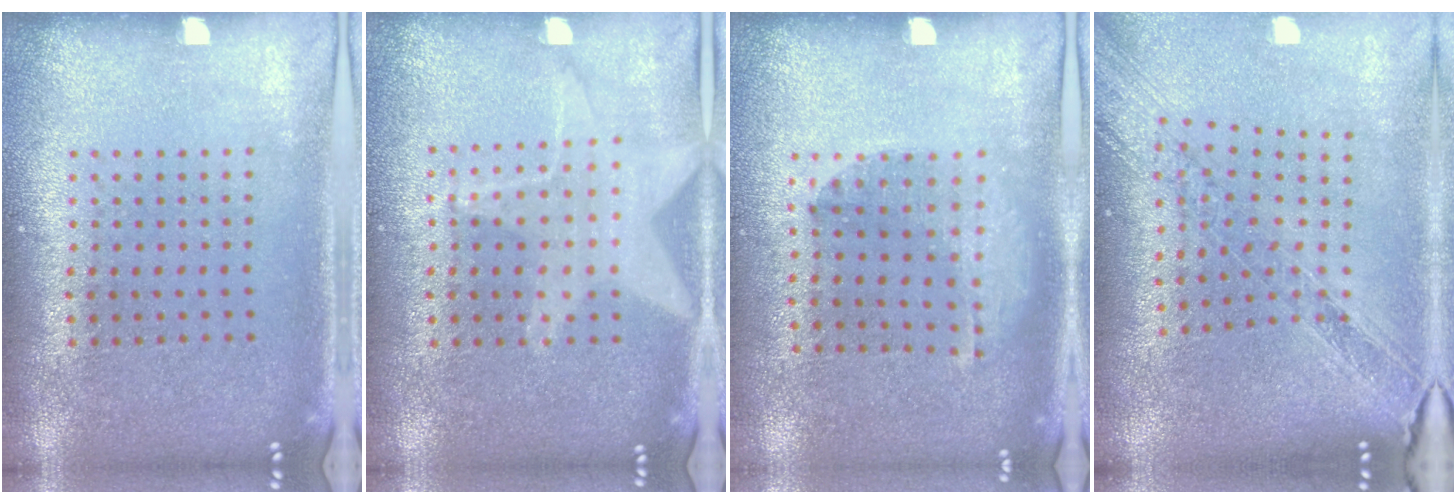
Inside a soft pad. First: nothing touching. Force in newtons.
{"total": 1.5, "press": 1.4, "slide": 0.5}
{"total": 1.0, "press": 1.0, "slide": 0.2}
{"total": 1.4, "press": 1.3, "slide": 0.5}